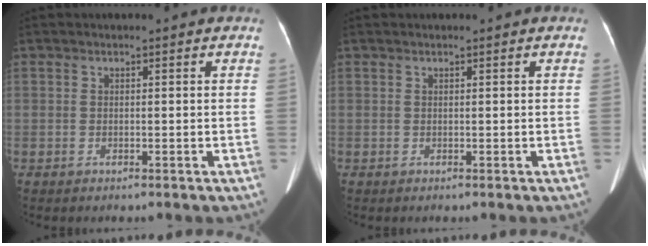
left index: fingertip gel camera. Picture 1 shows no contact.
{"total": 0.0}